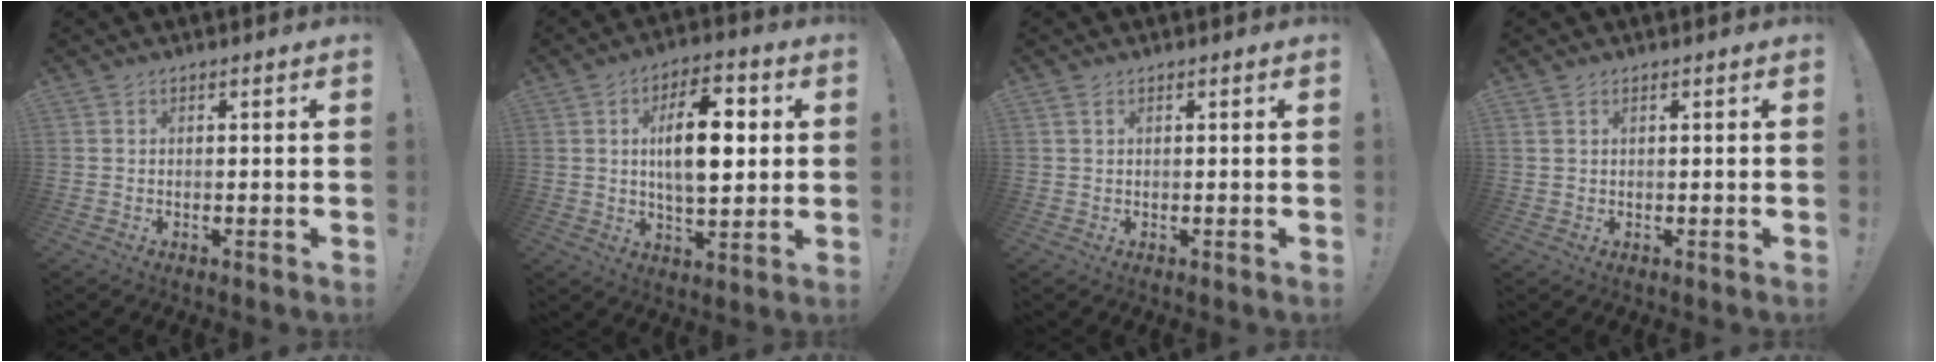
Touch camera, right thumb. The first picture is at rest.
{"total": 14.6, "force": [2.4, 7.0, 12.6], "torque": [-0.188, 0.002, 0.037]}
{"total": 1.2, "force": [0.6, 0.5, 0.9], "torque": [-0.021, 0.003, 0.013]}
{"total": 1.0, "force": [0.7, 0.6, 0.5], "torque": [-0.014, 0.002, 0.013]}